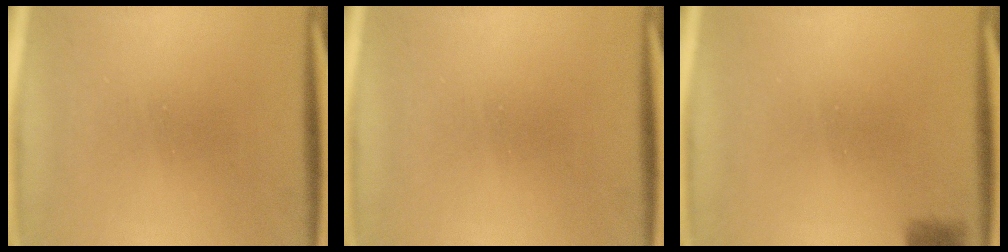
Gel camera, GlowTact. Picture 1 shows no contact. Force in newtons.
{"total": 0.0}
{"total": 2.9}